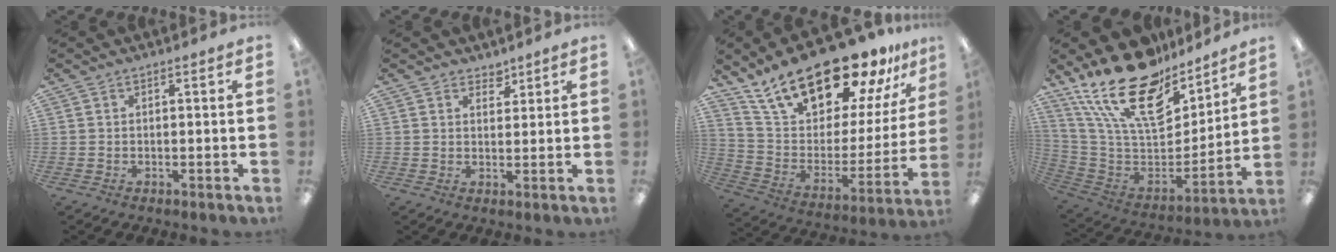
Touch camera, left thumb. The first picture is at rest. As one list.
[{"total": 2.8, "force": [2.3, 1.4, 0.4], "torque": [0.004, -0.016, 0.041]}, {"total": 25.4, "force": [19.5, 9.9, 12.8], "torque": [-0.219, -0.127, 0.344]}, {"total": 25.0, "force": [16.8, 12.0, 14.2], "torque": [-0.258, -0.114, 0.299]}]